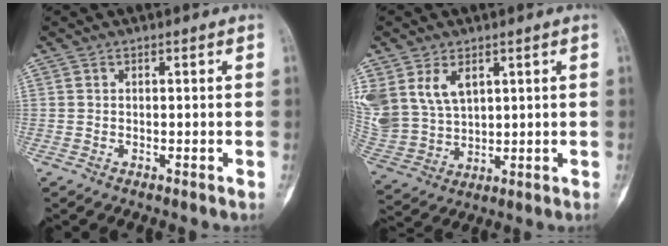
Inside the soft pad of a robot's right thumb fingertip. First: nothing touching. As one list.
[{"total": 12.8, "force": [5.4, 8.7, 7.7], "torque": [-0.167, -0.011, 0.127]}]